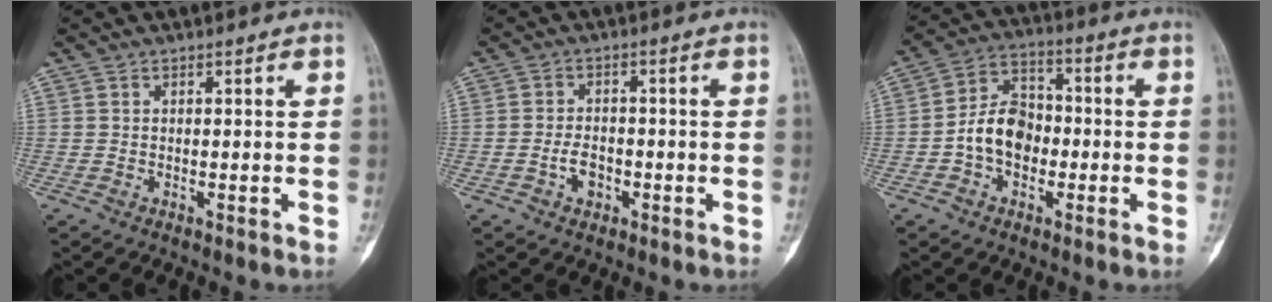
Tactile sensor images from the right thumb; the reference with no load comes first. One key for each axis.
{"total": 3.9, "fx": -1.4, "fy": 2.8, "fz": 2.3, "tx": -0.030, "ty": 0.015, "tz": -0.025}
{"total": 10.0, "fx": -1.9, "fy": 7.3, "fz": 6.5, "tx": -0.095, "ty": 0.034, "tz": -0.045}